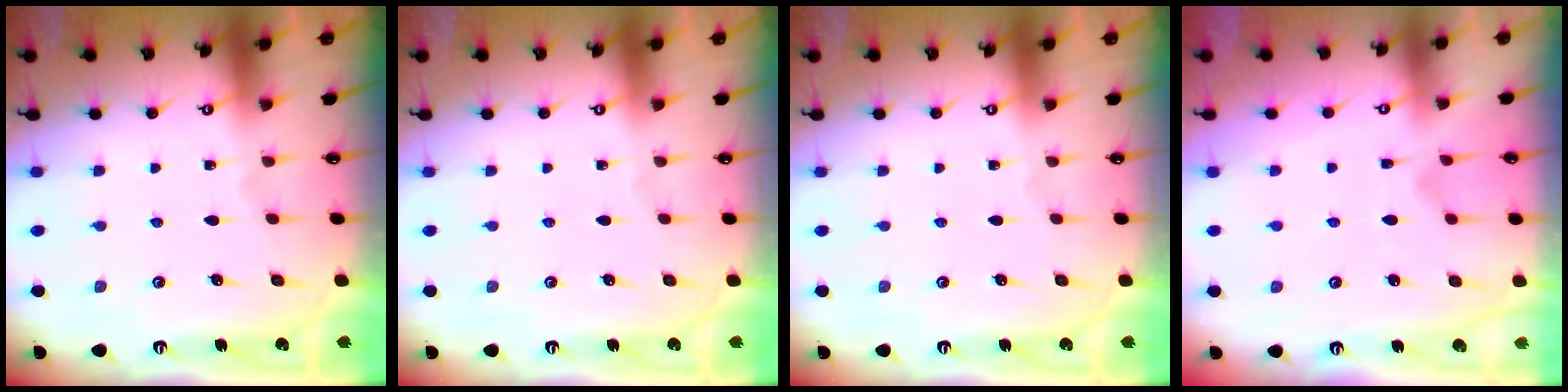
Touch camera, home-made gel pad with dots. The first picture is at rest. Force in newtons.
{"total": 0.0}
{"total": 0.0}
{"total": 3.4, "press": 3.1, "slide": 1.2}